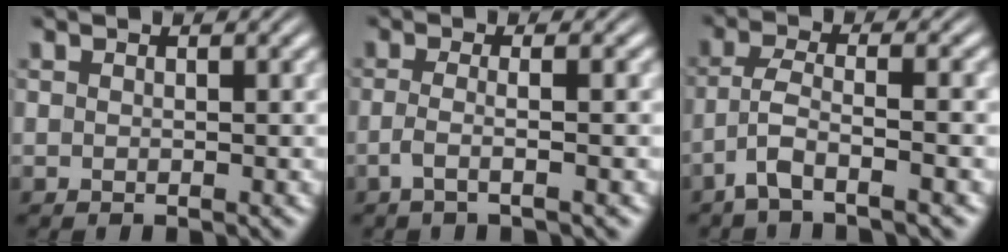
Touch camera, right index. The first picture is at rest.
{"total": 2.4, "force": [-1.3, -0.1, 2.0], "torque": [-0.052, -0.012, -0.017]}
{"total": 4.3, "force": [-2.4, 1.5, 3.2], "torque": [-0.078, -0.018, -0.034]}